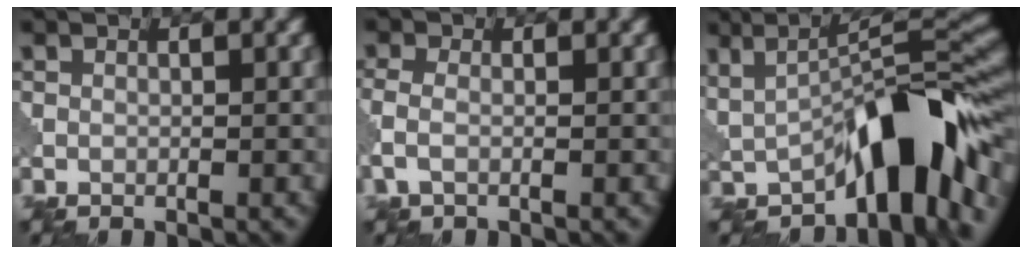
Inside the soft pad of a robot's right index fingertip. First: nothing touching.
{"total": 2.1, "force": [-0.6, 1.0, 1.7], "torque": [-0.047, -0.002, -0.021]}
{"total": 10.1, "force": [-3.1, 3.3, 9.0], "torque": [-0.107, 0.015, -0.056]}